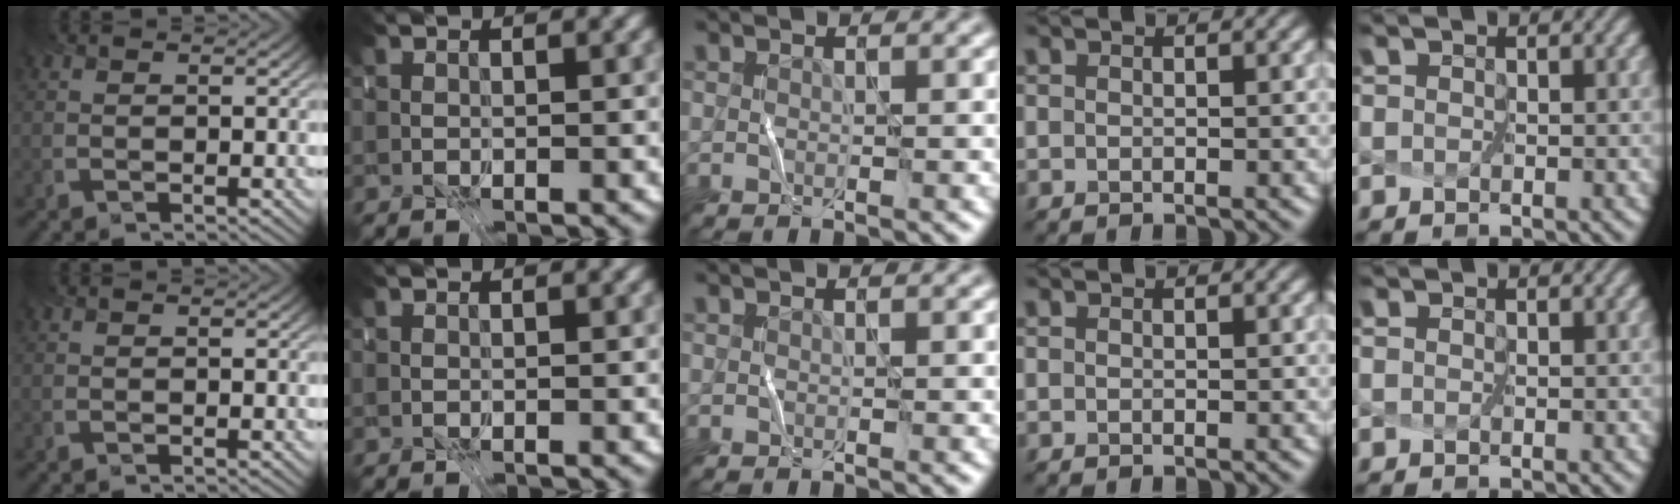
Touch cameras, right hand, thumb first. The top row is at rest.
{}